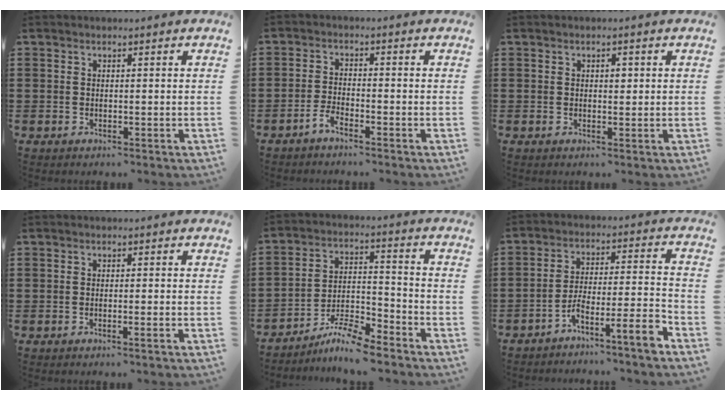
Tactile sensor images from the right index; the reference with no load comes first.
{"total": 2.3, "force": [-2.0, 0.4, 1.1], "torque": [-0.029, 0.001, -0.041]}
{"total": 1.1, "force": [0.3, 0.7, 0.9], "torque": [-0.009, 0.002, 0.002]}
{"total": 0.9, "force": [-0.6, -0.2, 0.7], "torque": [-0.009, -0.006, -0.010]}
{"total": 7.0, "force": [-6.4, 0.5, 2.9], "torque": [-0.059, 0.004, -0.124]}
{"total": 7.2, "force": [-6.0, -0.2, 4.0], "torque": [-0.066, -0.002, -0.116]}